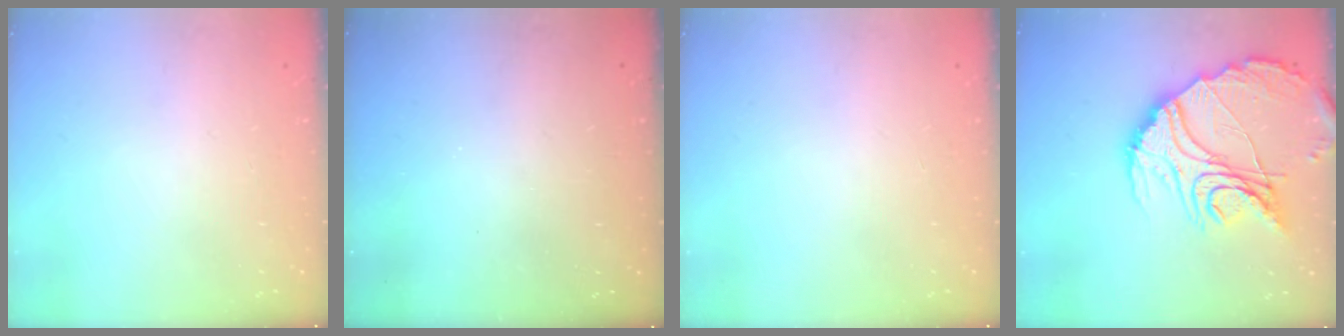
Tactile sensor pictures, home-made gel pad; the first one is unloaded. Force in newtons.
{"total": 3.2, "press": 3.2, "slide": 0.1}
{"total": 0.0}
{"total": 22.4, "press": 22.3, "slide": 1.9}